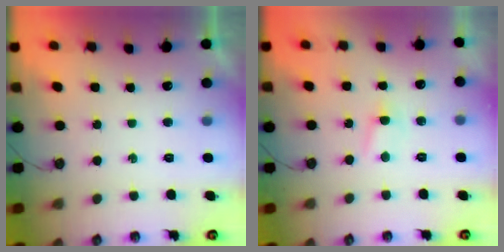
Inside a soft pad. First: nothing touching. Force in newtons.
{"total": 2.9, "press": 2.8, "slide": 0.4}